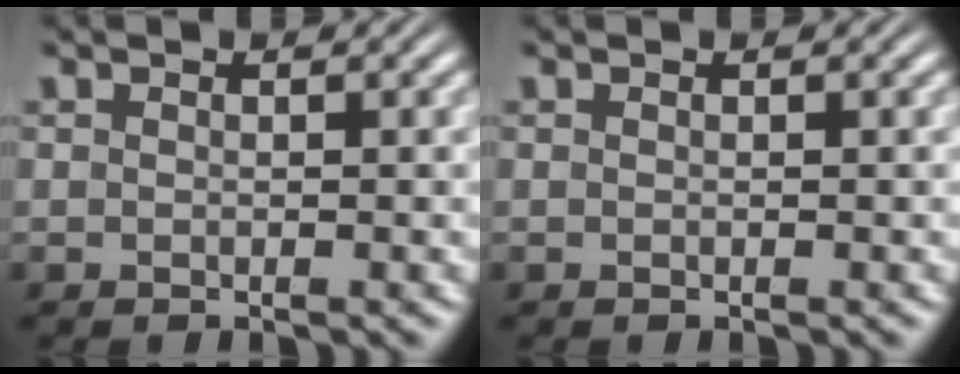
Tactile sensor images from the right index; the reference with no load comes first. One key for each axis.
{"total": 0.0}